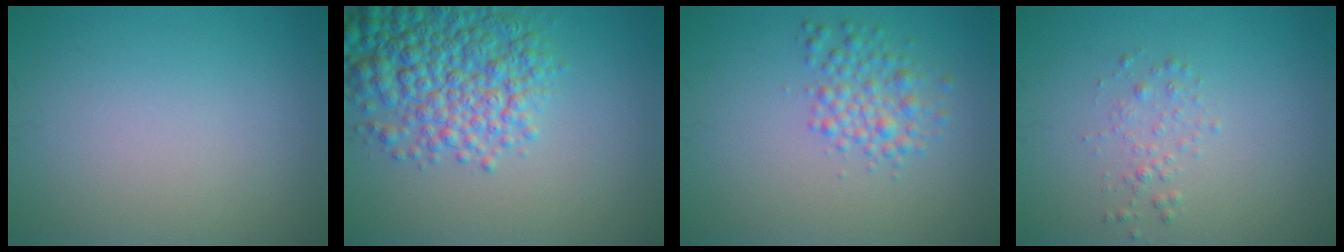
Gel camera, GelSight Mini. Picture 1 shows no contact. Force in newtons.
{"total": 7.7, "press": 7.7, "slide": 0.2}
{"total": 2.8, "press": 2.8, "slide": 0.0}
{"total": 1.3, "press": 1.3, "slide": 0.0}